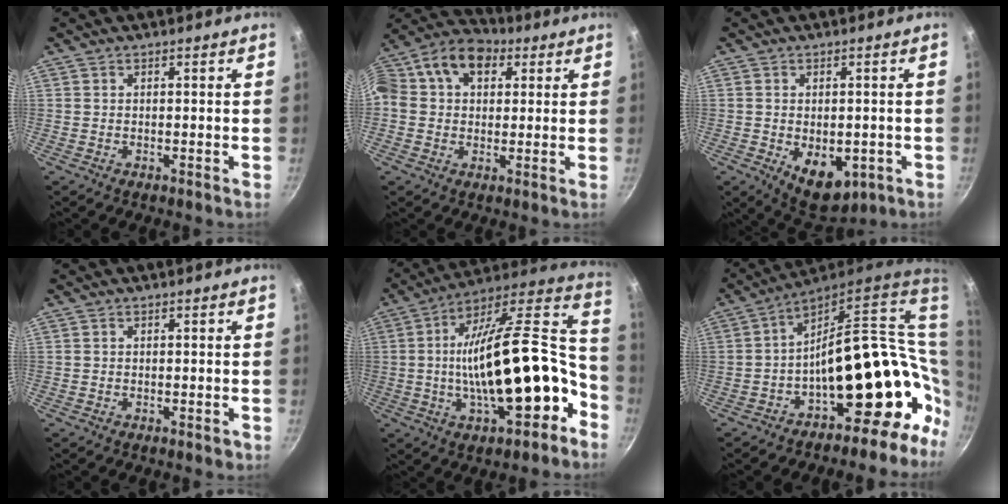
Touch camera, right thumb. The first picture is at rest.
{"total": 16.7, "force": [4.2, 12.6, 10.2], "torque": [-0.193, 0.039, 0.050]}
{"total": 9.2, "force": [-2.2, 5.7, 6.8], "torque": [-0.068, -0.004, -0.015]}
{"total": 0.7, "force": [-0.4, 0.4, 0.4], "torque": [-0.004, 0.003, -0.004]}
{"total": 27.3, "force": [-6.3, 11.6, 23.9], "torque": [-0.347, 0.053, -0.095]}
{"total": 20.9, "force": [-0.4, 12.2, 17.0], "torque": [-0.177, 0.014, 0.005]}